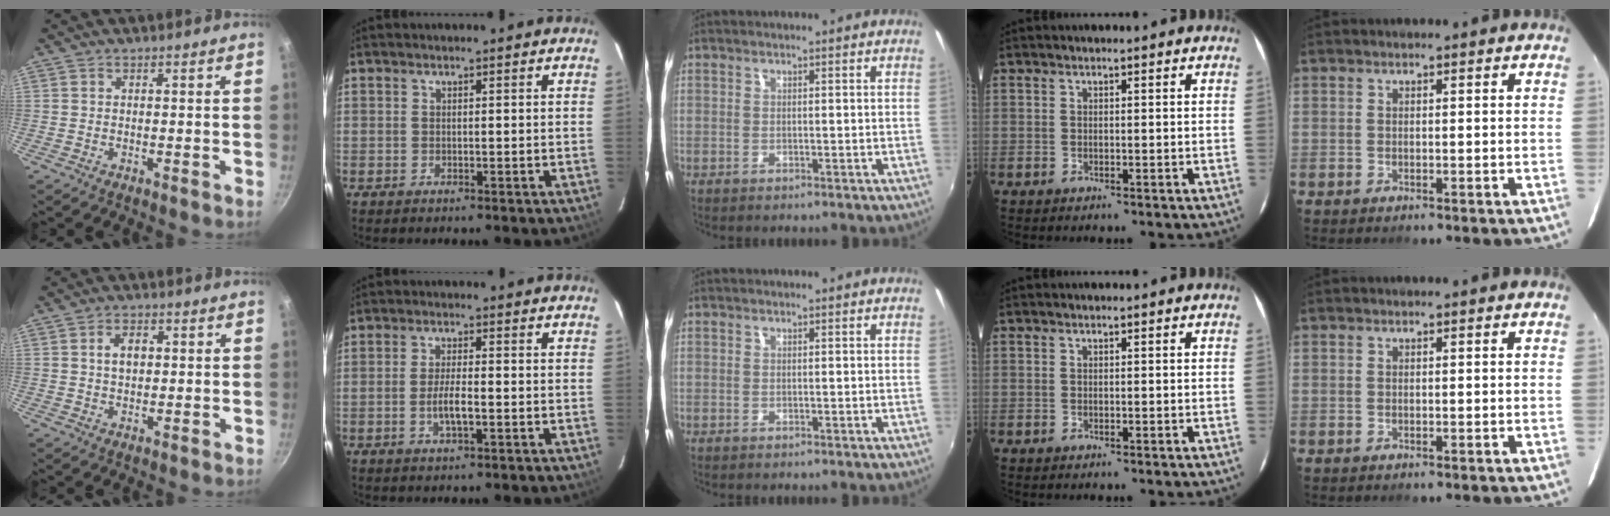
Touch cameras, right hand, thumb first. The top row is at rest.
{"thumb": {"total": 4.2, "force": [0.8, 2.8, 3.1], "torque": [-0.038, 0.006, 0.013]}, "index": {"total": 4.0, "force": [-1.4, 0.9, 3.7], "torque": [-0.072, -0.004, -0.024]}}